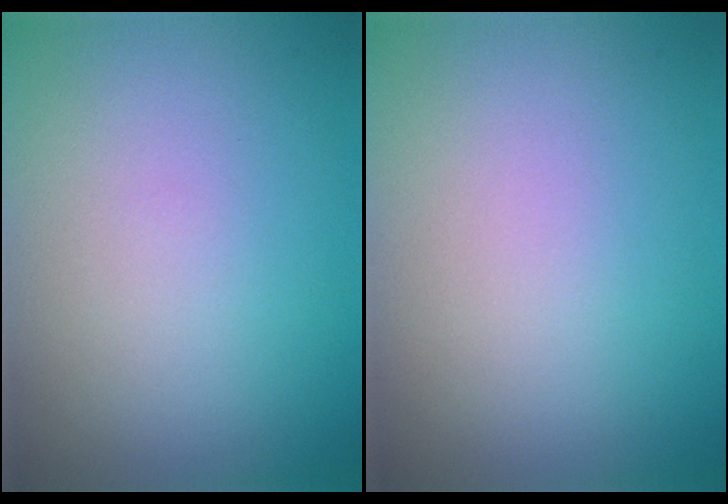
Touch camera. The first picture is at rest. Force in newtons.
{"total": 0.0}